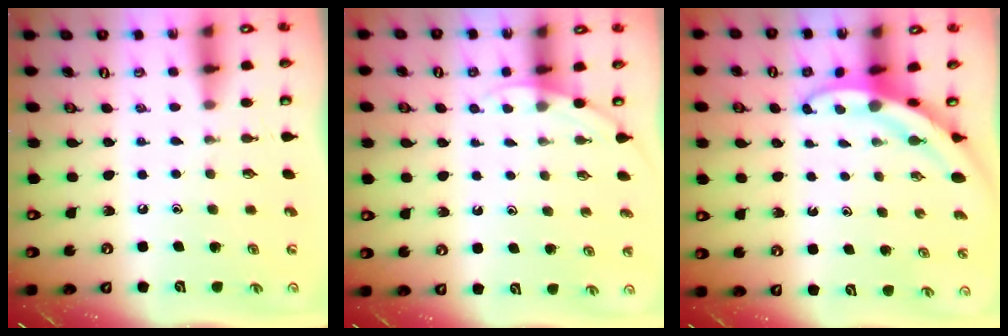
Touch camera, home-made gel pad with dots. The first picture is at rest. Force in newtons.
{"total": 2.5, "press": 2.5, "slide": 0.1}
{"total": 3.1, "press": 3.1, "slide": 0.3}